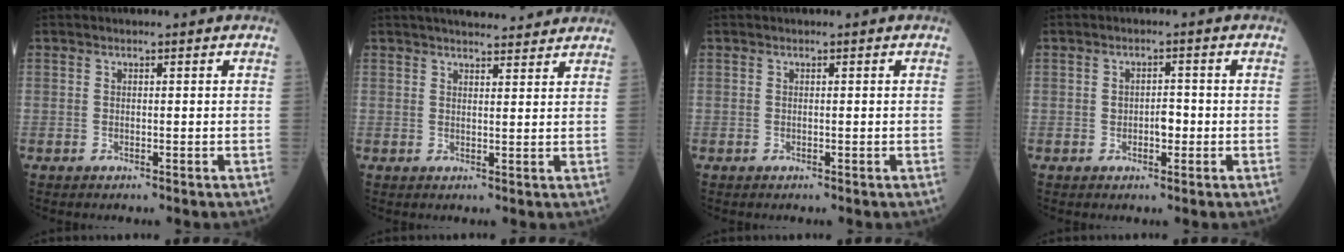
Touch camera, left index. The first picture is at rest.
{"total": 9.9, "force": [9.1, 1.5, 3.7], "torque": [-0.050, 0.020, 0.115]}
{"total": 0.0}
{"total": 2.4, "force": [-0.6, 1.3, 1.9], "torque": [-0.027, 0.005, -0.007]}